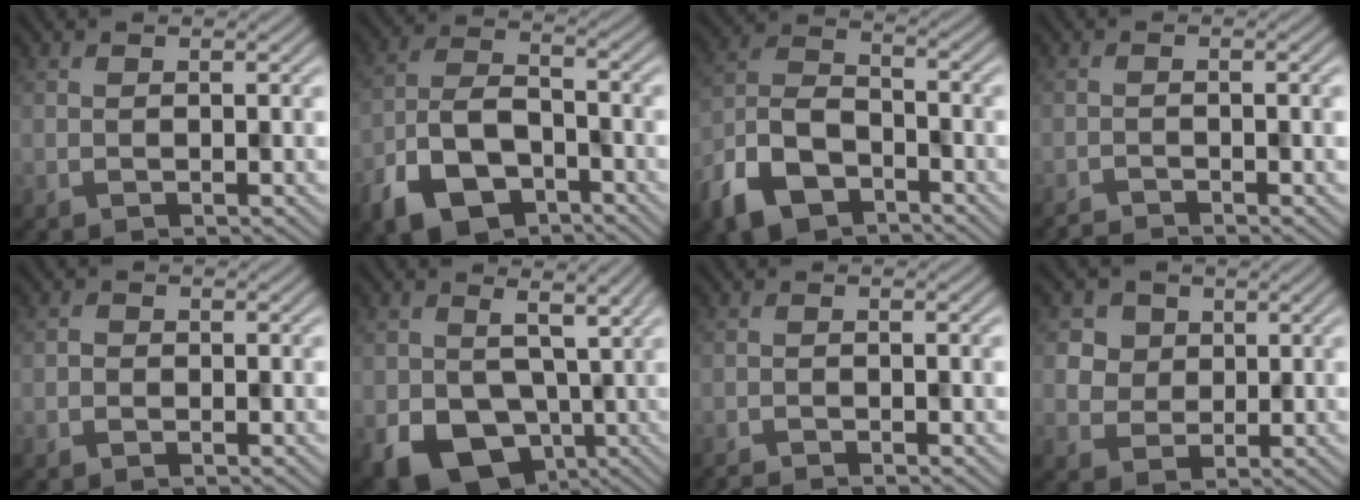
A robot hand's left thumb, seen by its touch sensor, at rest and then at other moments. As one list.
[{"total": 9.5, "force": [-5.6, 5.1, 5.8], "torque": [-0.125, -0.007, -0.116]}, {"total": 9.9, "force": [-6.2, 5.3, 5.6], "torque": [-0.130, -0.009, -0.137]}, {"total": 2.1, "force": [-1.7, 0.1, 1.1], "torque": [-0.017, -0.002, -0.038]}, {"total": 0.7, "force": [-0.4, 0.6, 0.1], "torque": [-0.002, 0.000, -0.011]}, {"total": 12.6, "force": [-1.7, 9.2, 8.5], "torque": [-0.136, -0.049, -0.001]}, {"total": 1.6, "force": [-1.4, 0.1, 0.9], "torque": [-0.014, -0.002, -0.028]}, {"total": 5.3, "force": [2.2, 4.5, 1.8], "torque": [-0.073, -0.003, 0.038]}]